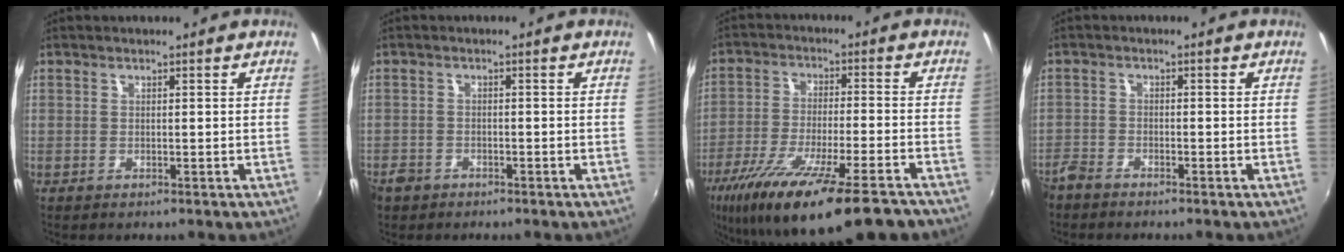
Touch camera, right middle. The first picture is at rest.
{"total": 3.3, "force": [-2.3, 2.2, 0.9], "torque": [-0.027, -0.004, -0.041]}
{"total": 20.9, "force": [-15.0, 3.6, 14.0], "torque": [-0.259, -0.059, -0.245]}
{"total": 3.1, "force": [-2.9, 0.9, 0.7], "torque": [-0.024, -0.008, -0.063]}